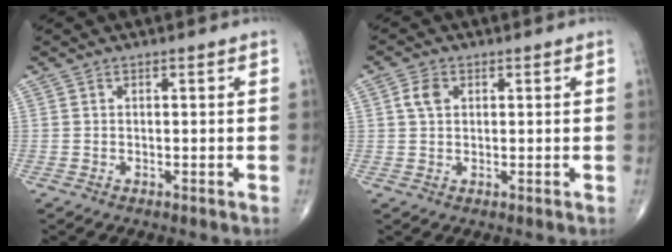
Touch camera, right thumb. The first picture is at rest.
{"total": 3.1, "force": [0.9, 2.1, 2.0], "torque": [-0.038, 0.004, 0.016]}